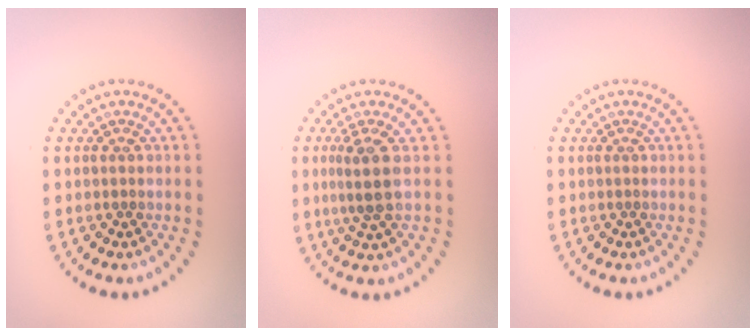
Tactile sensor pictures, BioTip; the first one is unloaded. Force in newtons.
{"total": 2.7, "press": 2.1, "slide": 1.6}
{"total": 0.0}